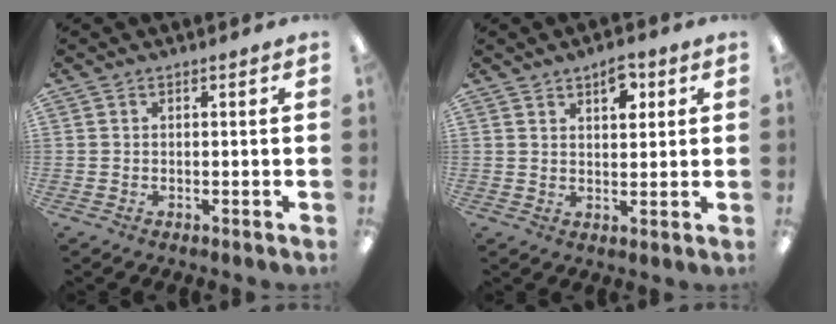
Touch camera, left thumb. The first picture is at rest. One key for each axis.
{"total": 5.3, "fx": 3.3, "fy": 2.7, "fz": 3.1, "tx": -0.028, "ty": -0.015, "tz": 0.051}